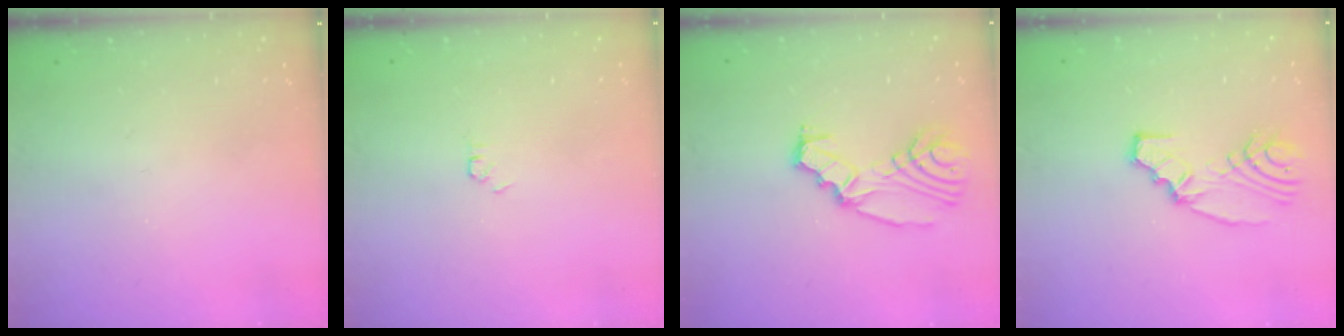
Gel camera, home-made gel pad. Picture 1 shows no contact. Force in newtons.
{"total": 1.5, "press": 1.4, "slide": 0.3}
{"total": 10.3, "press": 9.9, "slide": 2.8}
{"total": 9.0, "press": 8.2, "slide": 3.7}